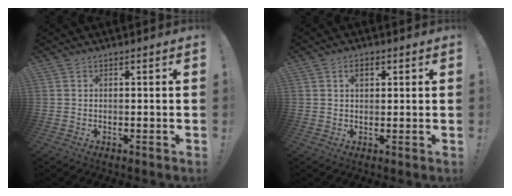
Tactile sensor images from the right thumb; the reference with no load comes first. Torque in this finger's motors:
{"motor_torque": [0.30, 0.60, 0.13, -0.18, 0.00]}